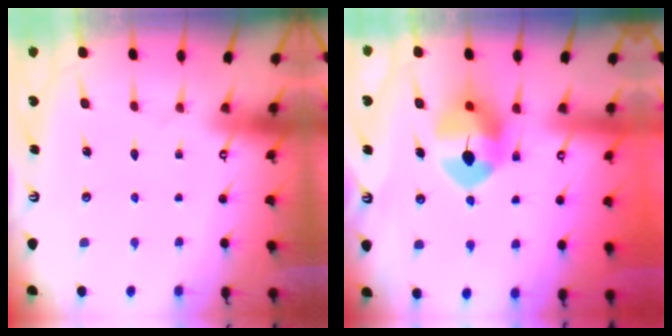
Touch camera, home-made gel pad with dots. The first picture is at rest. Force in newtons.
{"total": 8.5, "press": 8.4, "slide": 1.3}